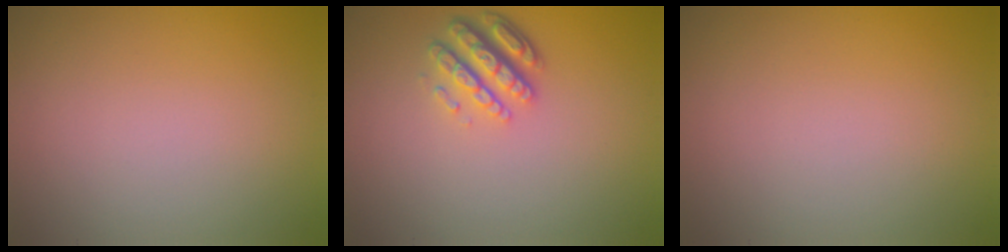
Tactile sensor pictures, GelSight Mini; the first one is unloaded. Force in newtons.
{"total": 4.1, "press": 3.1, "slide": 2.7}
{"total": 0.0}